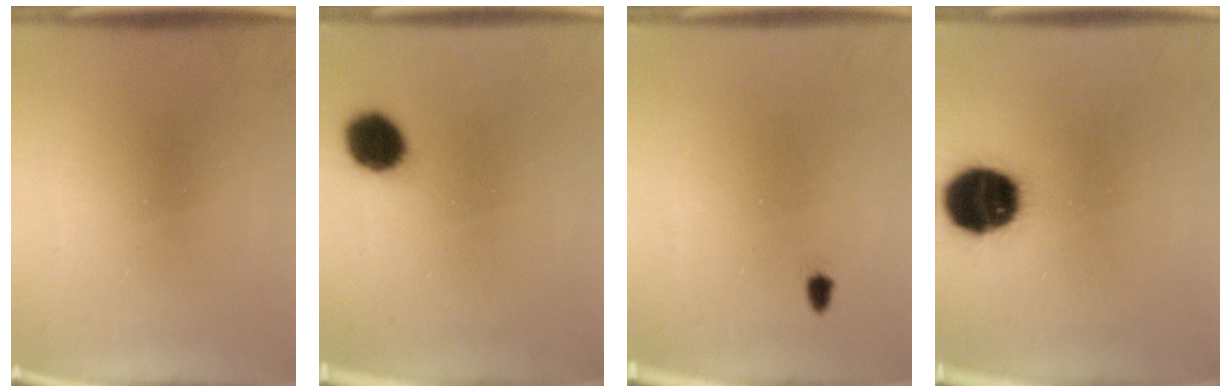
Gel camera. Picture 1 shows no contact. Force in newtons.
{"total": 8.1}
{"total": 1.1}
{"total": 15.5}